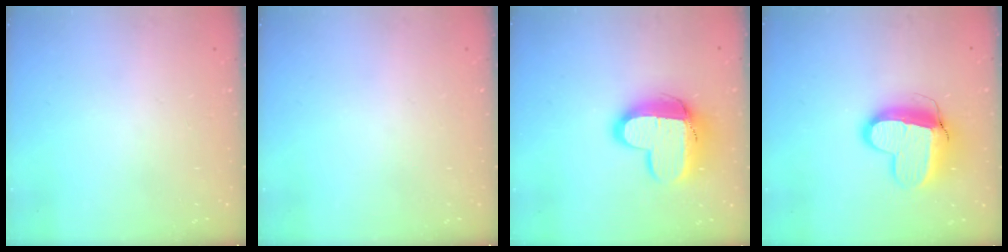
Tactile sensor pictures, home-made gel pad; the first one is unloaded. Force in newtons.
{"total": 0.0}
{"total": 14.0, "press": 13.9, "slide": 1.4}
{"total": 13.1, "press": 13.0, "slide": 1.3}